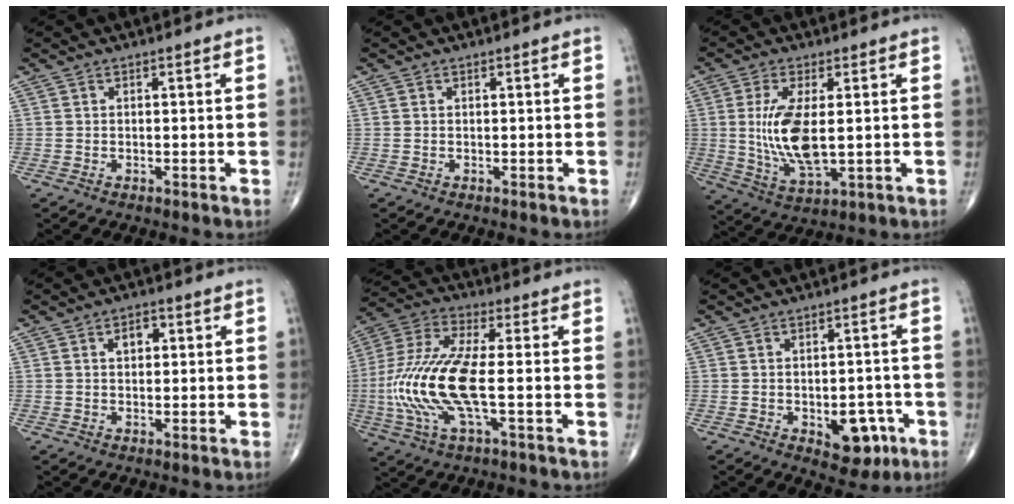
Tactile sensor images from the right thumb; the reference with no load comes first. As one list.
[{"total": 0.0}, {"total": 11.3, "force": [0.7, 4.3, 10.4], "torque": [-0.216, -0.019, 0.024]}, {"total": 3.2, "force": [0.9, 2.0, 2.3], "torque": [-0.028, 0.005, 0.011]}, {"total": 17.0, "force": [-2.2, 5.2, 16.1], "torque": [-0.375, 0.014, -0.045]}, {"total": 7.9, "force": [-3.0, 4.6, 5.7], "torque": [-0.039, 0.016, -0.028]}]